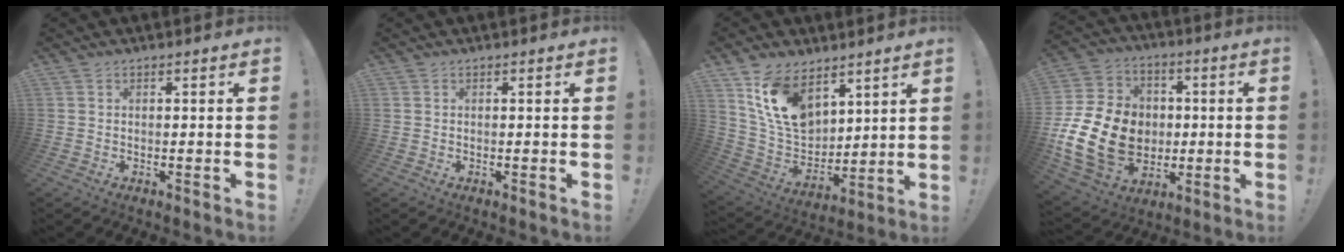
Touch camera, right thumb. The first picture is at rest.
{"total": 0.0}
{"total": 16.0, "force": [8.9, 10.3, 8.3], "torque": [-0.151, -0.043, 0.176]}
{"total": 21.9, "force": [-3.2, 16.8, 13.7], "torque": [-0.266, 0.032, -0.024]}